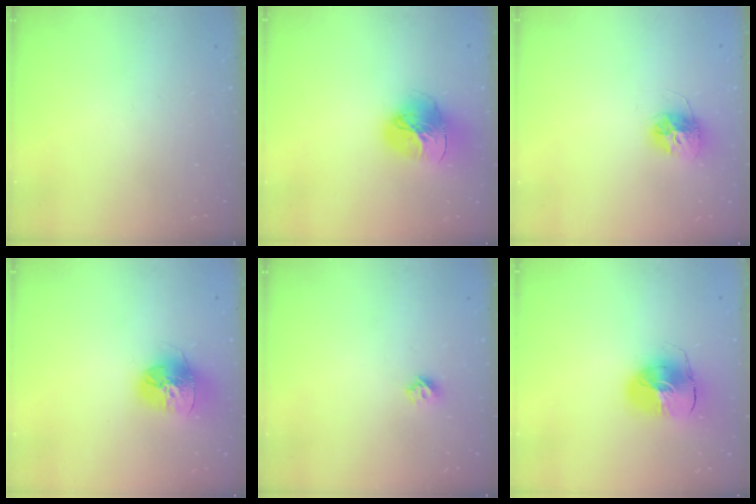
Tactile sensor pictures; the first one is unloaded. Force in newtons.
{"total": 16.9, "press": 16.8, "slide": 1.7}
{"total": 12.4, "press": 12.4, "slide": 1.0}
{"total": 16.4, "press": 16.3, "slide": 1.8}
{"total": 5.7, "press": 5.7, "slide": 0.5}
{"total": 11.2, "press": 11.0, "slide": 1.7}